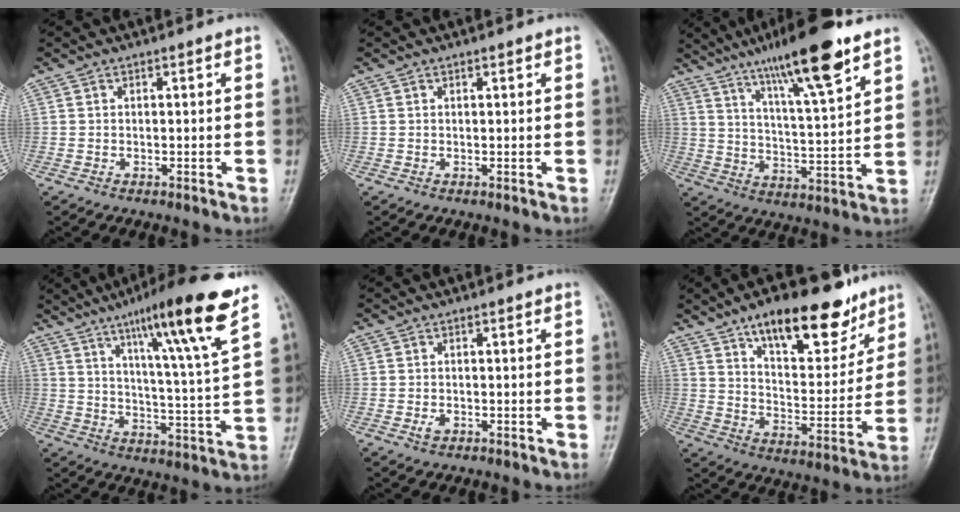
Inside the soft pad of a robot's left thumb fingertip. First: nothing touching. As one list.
[{"total": 0.5, "force": [0.4, 0.1, 0.3], "torque": [-0.007, -0.002, 0.005]}, {"total": 16.6, "force": [10.7, 2.4, 12.4], "torque": [-0.196, -0.048, 0.181]}, {"total": 18.3, "force": [11.1, 0.7, 14.5], "torque": [-0.210, -0.053, 0.167]}, {"total": 1.2, "force": [-0.3, 0.8, 0.8], "torque": [-0.014, -0.001, -0.005]}, {"total": 19.1, "force": [12.5, 7.7, 12.2], "torque": [-0.132, -0.065, 0.199]}]